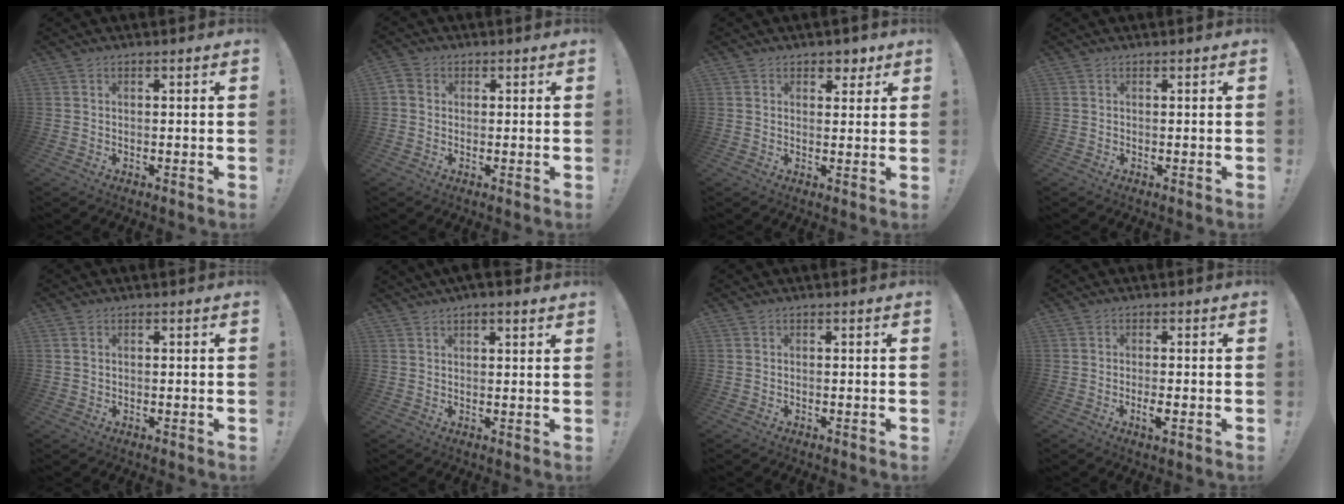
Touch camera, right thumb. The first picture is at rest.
{"total": 3.0, "force": [0.5, 2.7, 1.3], "torque": [-0.021, 0.005, 0.011]}
{"total": 3.7, "force": [2.5, 2.4, 1.1], "torque": [0.006, -0.016, 0.040]}
{"total": 0.0}
{"total": 0.9, "force": [0.4, 0.7, 0.5], "torque": [-0.014, 0.005, 0.008]}
{"total": 3.5, "force": [2.7, 0.6, 2.1], "torque": [-0.037, -0.010, 0.047]}
{"total": 0.0}
{"total": 2.3, "force": [-1.1, 0.6, 1.9], "torque": [-0.025, 0.001, -0.020]}